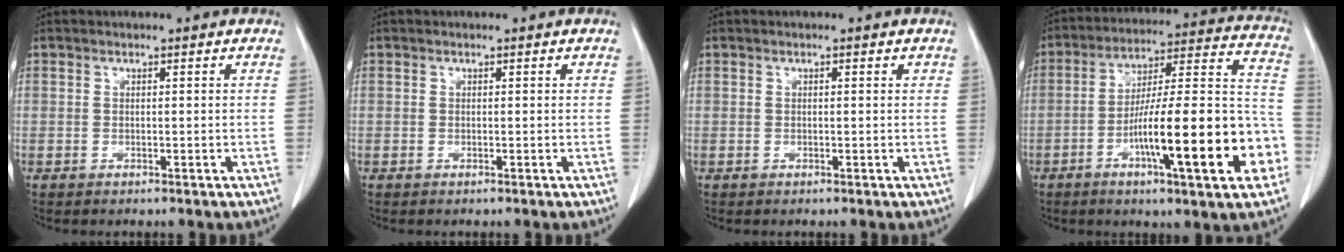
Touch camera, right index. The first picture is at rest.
{"total": 0.0}
{"total": 0.6, "force": [0.2, 0.2, 0.5], "torque": [-0.010, 0.002, 0.002]}
{"total": 21.9, "force": [-7.6, 2.5, 20.4], "torque": [-0.270, 0.012, -0.115]}